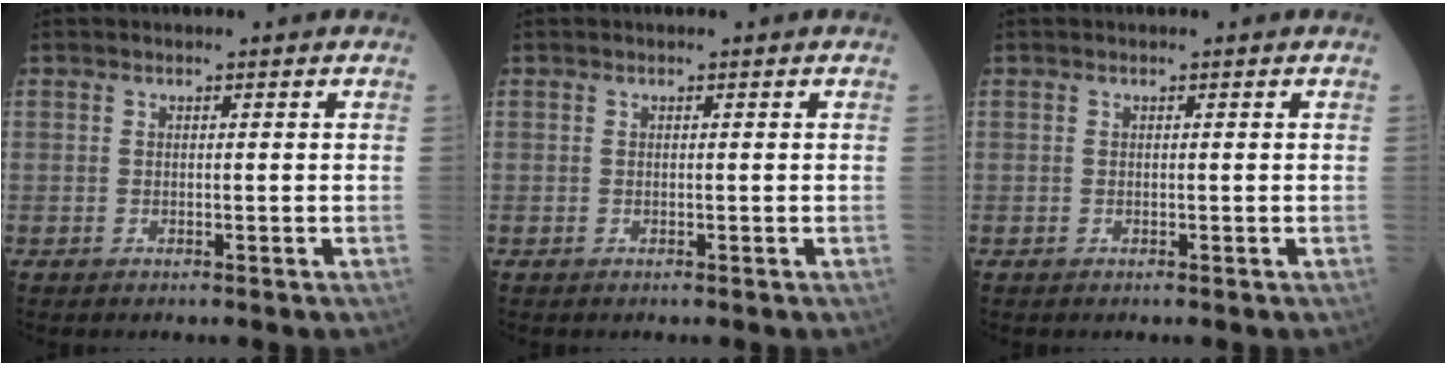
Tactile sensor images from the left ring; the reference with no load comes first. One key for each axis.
{"total": 0.0}
{"total": 0.0}